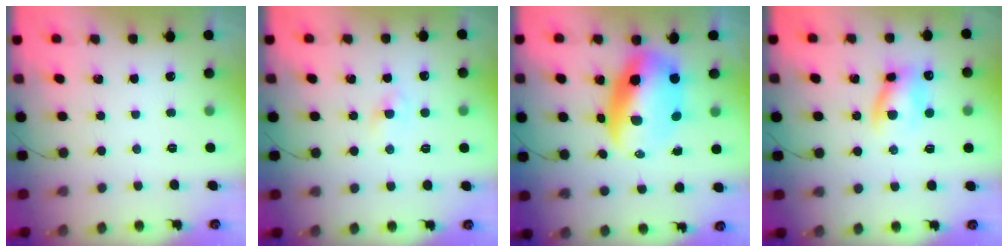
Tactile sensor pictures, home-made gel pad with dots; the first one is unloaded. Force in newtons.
{"total": 1.2, "press": 1.0, "slide": 0.5}
{"total": 12.5, "press": 12.0, "slide": 3.4}
{"total": 9.8, "press": 9.6, "slide": 2.2}